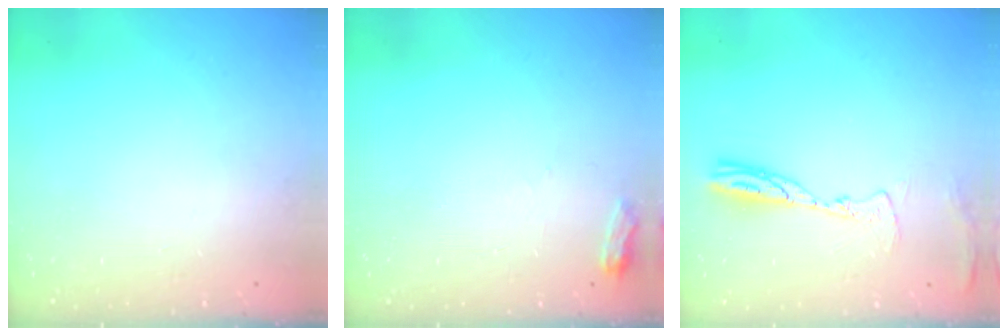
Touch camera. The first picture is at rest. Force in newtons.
{"total": 4.2, "press": 4.2, "slide": 0.5}
{"total": 9.3, "press": 9.3, "slide": 0.9}